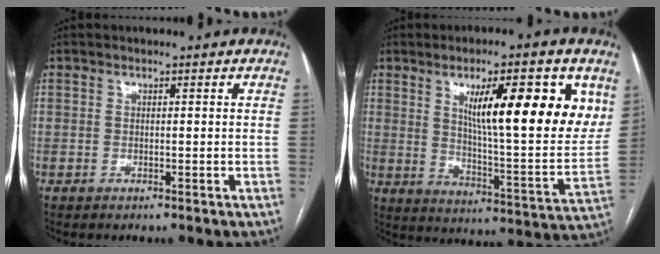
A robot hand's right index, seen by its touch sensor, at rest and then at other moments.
{"total": 18.7, "force": [7.5, 3.1, 16.8], "torque": [-0.231, -0.007, 0.114]}